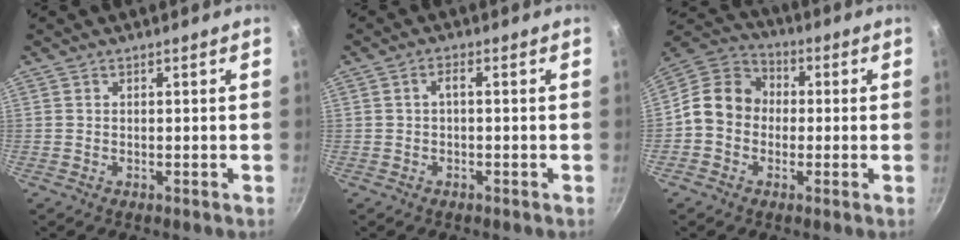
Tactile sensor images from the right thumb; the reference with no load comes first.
{"total": 1.8, "force": [-0.3, 0.7, 1.6], "torque": [-0.036, 0.013, -0.004]}
{"total": 11.2, "force": [-0.8, 9.5, 5.8], "torque": [-0.066, 0.035, -0.041]}